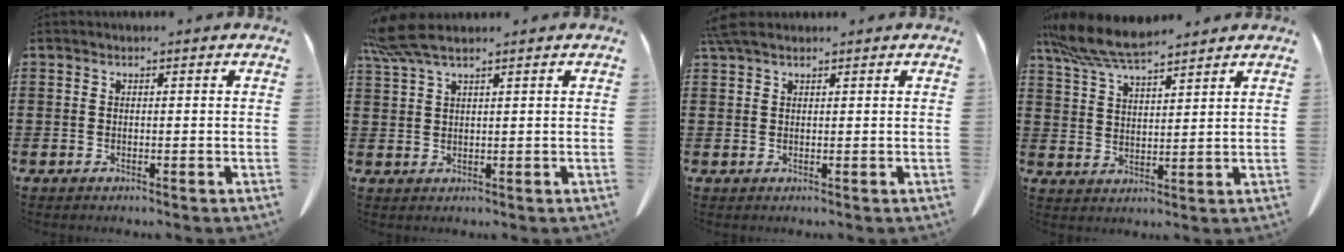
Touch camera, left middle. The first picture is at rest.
{"total": 5.1, "force": [3.7, 0.7, 3.4], "torque": [-0.082, -0.006, 0.068]}
{"total": 2.3, "force": [1.7, 0.7, 1.3], "torque": [-0.032, 0.004, 0.033]}
{"total": 8.3, "force": [7.2, 1.2, 3.9], "torque": [-0.098, -0.021, 0.134]}